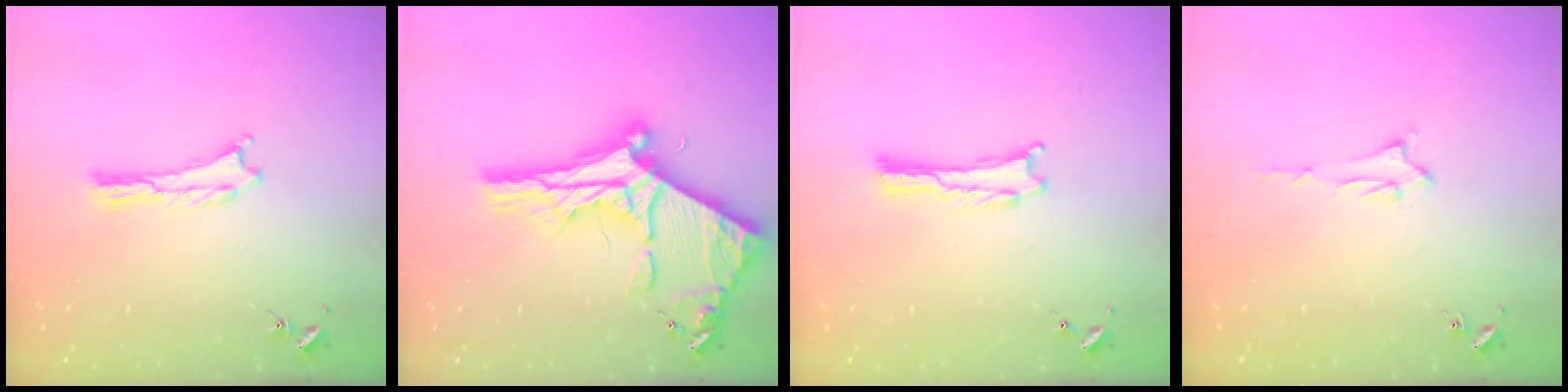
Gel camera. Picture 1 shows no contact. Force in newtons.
{"total": 13.1, "press": 13.0, "slide": 1.2}
{"total": 0.0}
{"total": 1.4, "press": 1.4, "slide": 0.2}